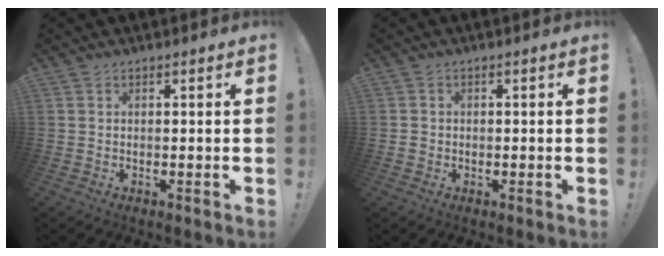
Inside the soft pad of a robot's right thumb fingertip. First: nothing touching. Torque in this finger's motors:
{"motor_torque": [0.00, -0.30, 0.29, 0.18, 0.00]}